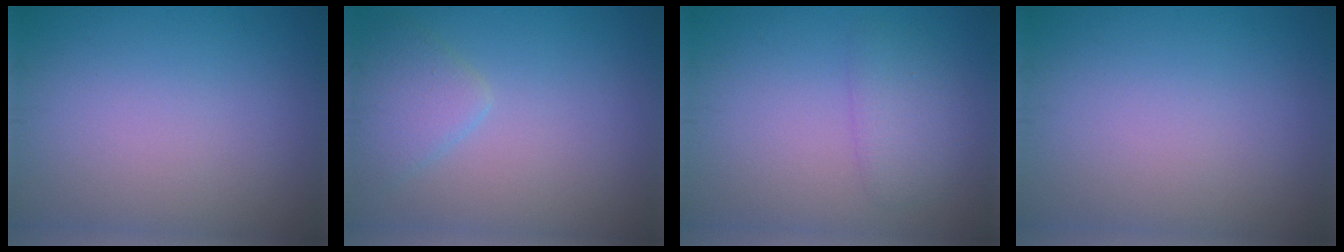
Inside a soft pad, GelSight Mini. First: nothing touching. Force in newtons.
{"total": 2.5, "press": 2.5, "slide": 0.2}
{"total": 2.2, "press": 2.2, "slide": 0.2}
{"total": 0.0}